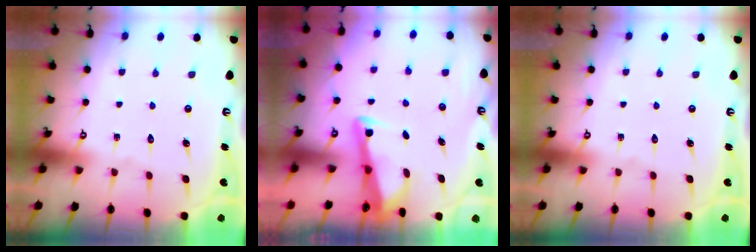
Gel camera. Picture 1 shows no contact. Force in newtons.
{"total": 3.0, "press": 3.0, "slide": 0.3}
{"total": 0.0}